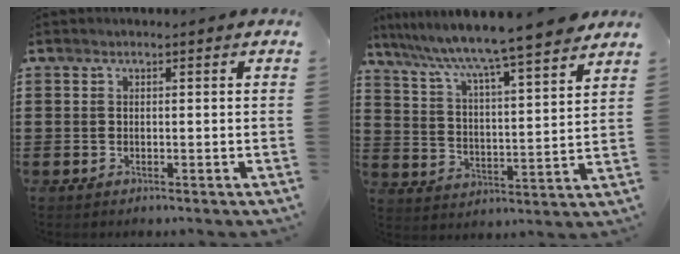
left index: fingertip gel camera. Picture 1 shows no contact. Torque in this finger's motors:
{"motor_torque": [2.14, 0.00, 1.05, 0.21]}